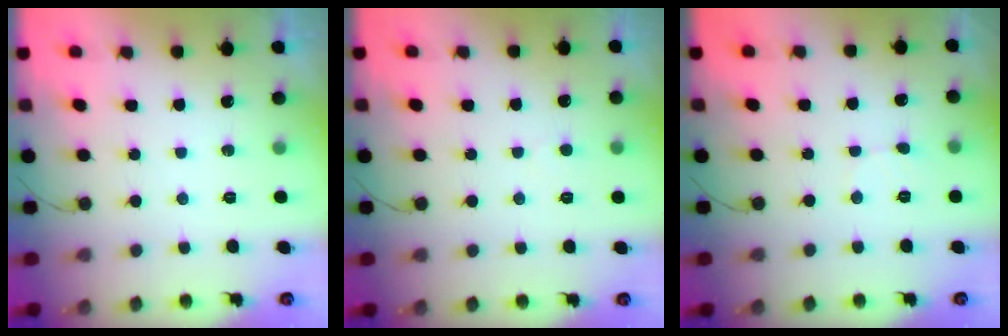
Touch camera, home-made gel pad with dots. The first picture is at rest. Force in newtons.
{"total": 2.5, "press": 2.5, "slide": 0.2}
{"total": 2.2, "press": 2.2, "slide": 0.2}